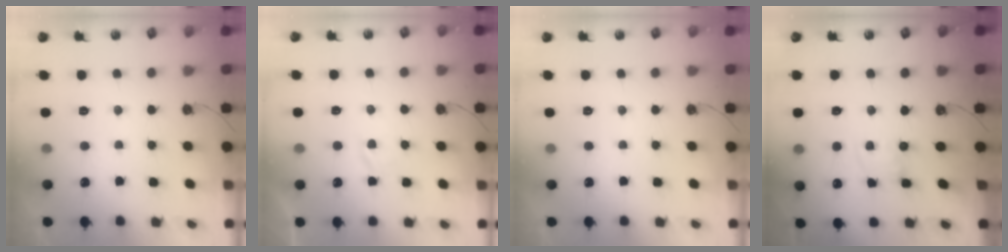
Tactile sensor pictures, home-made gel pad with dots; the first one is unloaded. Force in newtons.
{"total": 0.9, "press": 0.9, "slide": 0.1}
{"total": 0.0}
{"total": 1.9, "press": 1.9, "slide": 0.2}